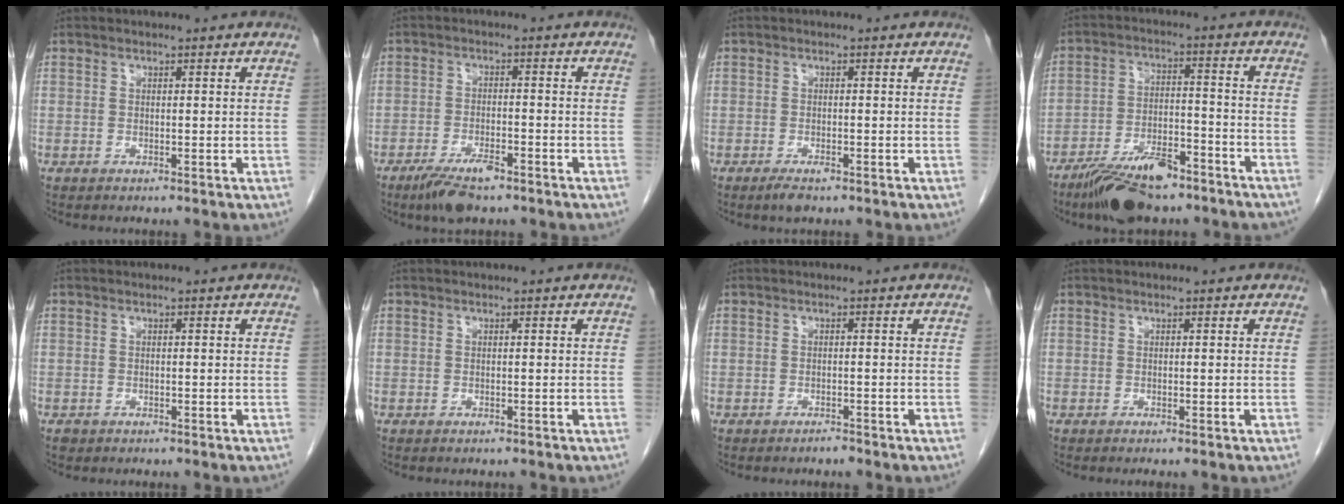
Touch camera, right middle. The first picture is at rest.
{"total": 5.7, "force": [-4.1, 1.6, 3.7], "torque": [-0.072, -0.006, -0.067]}
{"total": 2.1, "force": [-1.4, 0.7, 1.4], "torque": [-0.027, -0.002, -0.020]}
{"total": 12.4, "force": [-9.4, 3.9, 7.1], "torque": [-0.121, -0.001, -0.160]}
{"total": 0.6, "force": [-0.3, 0.5, 0.0], "torque": [-0.003, 0.003, -0.005]}
{"total": 0.0}
{"total": 0.7, "force": [-0.7, 0.1, 0.2], "torque": [-0.005, 0.000, -0.011]}
{"total": 0.0}